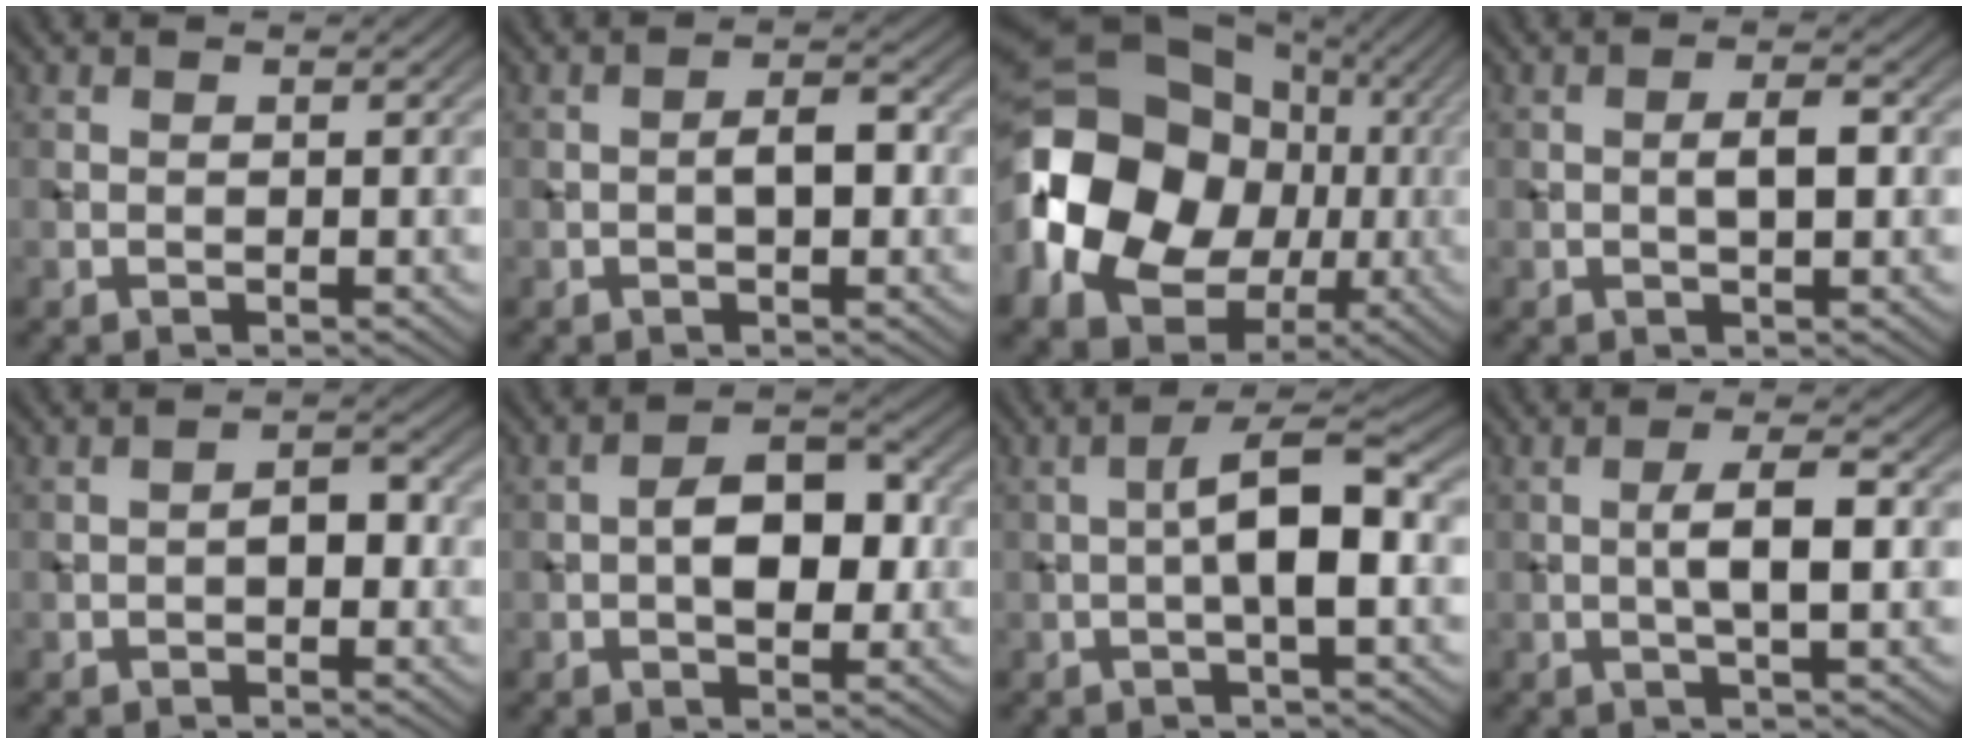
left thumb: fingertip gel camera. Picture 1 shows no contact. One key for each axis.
{"total": 2.7, "fx": -0.4, "fy": 1.2, "fz": 2.4, "tx": -0.036, "ty": 0.006, "tz": -0.011}
{"total": 17.4, "fx": -1.5, "fy": 13.6, "fz": 10.7, "tx": -0.250, "ty": -0.002, "tz": -0.031}
{"total": 2.7, "fx": -0.1, "fy": 0.9, "fz": 2.5, "tx": -0.044, "ty": 0.004, "tz": -0.004}
{"total": 2.6, "fx": -0.6, "fy": 1.5, "fz": 2.0, "tx": -0.028, "ty": 0.005, "tz": -0.016}
{"total": 6.1, "fx": -0.3, "fy": 3.5, "fz": 5.0, "tx": -0.068, "ty": 0.006, "tz": -0.009}
{"total": 6.2, "fx": -0.6, "fy": 1.5, "fz": 6.0, "tx": -0.100, "ty": 0.017, "tz": -0.016}
{"total": 4.0, "fx": -0.1, "fy": 0.8, "fz": 4.0, "tx": -0.071, "ty": 0.007, "tz": -0.004}